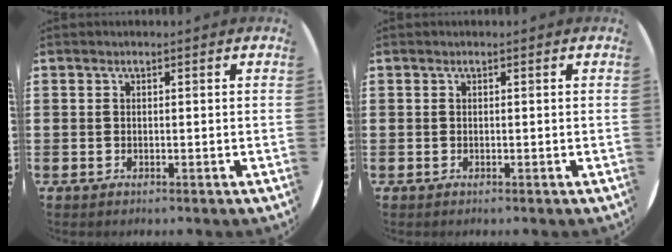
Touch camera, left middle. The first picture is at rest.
{"total": 0.0}